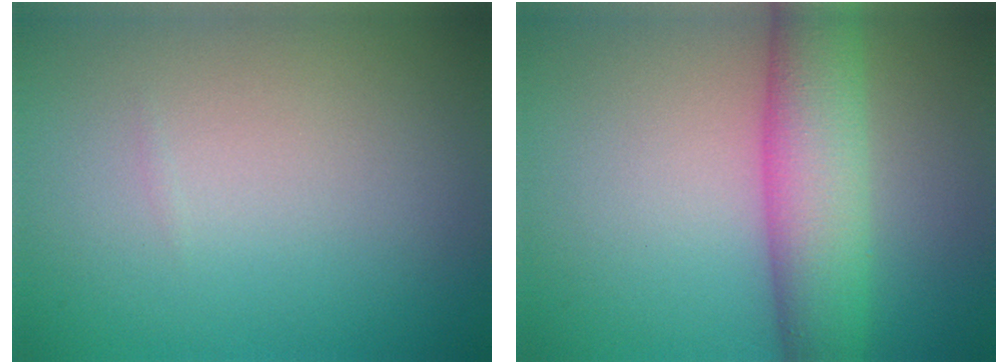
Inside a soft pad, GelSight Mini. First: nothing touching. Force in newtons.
{"total": 6.8, "press": 6.8, "slide": 0.2}